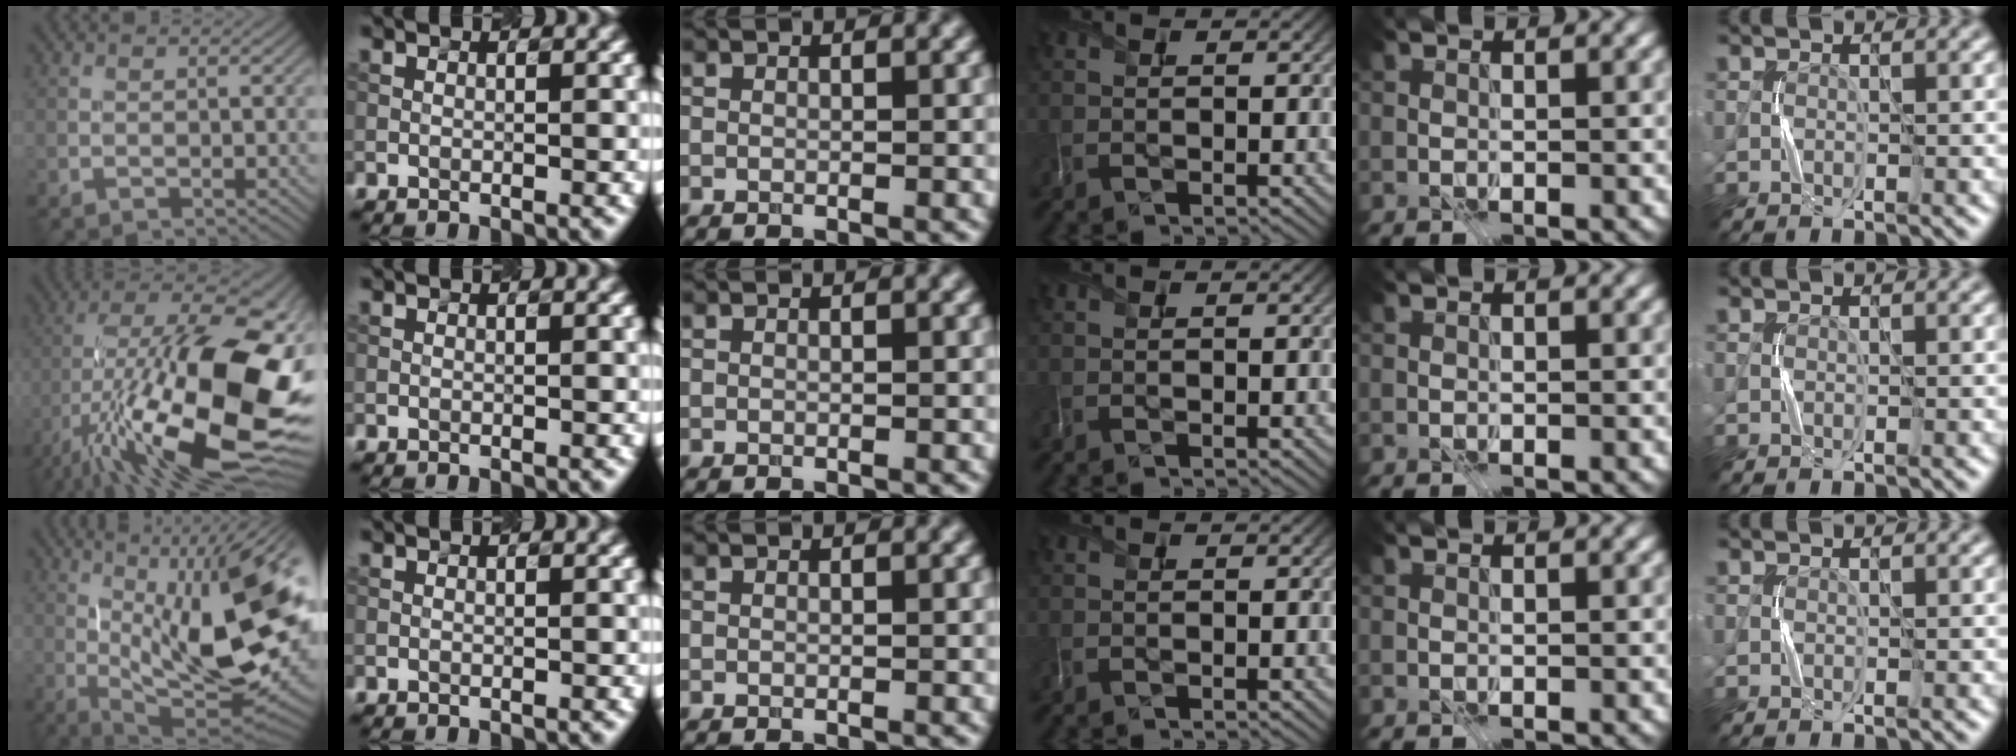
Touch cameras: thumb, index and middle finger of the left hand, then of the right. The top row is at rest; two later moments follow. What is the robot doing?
{"motion": "press", "object": "grip strengthener"}